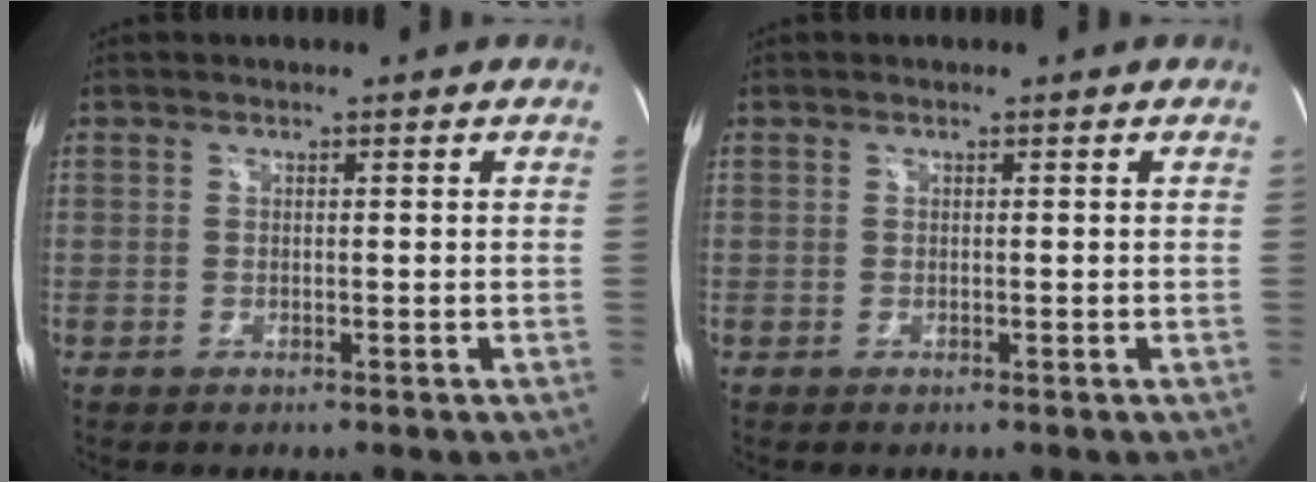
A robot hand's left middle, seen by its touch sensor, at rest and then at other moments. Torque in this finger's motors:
{"motor_torque": [0.14, 0.07, -0.04, 0.01]}